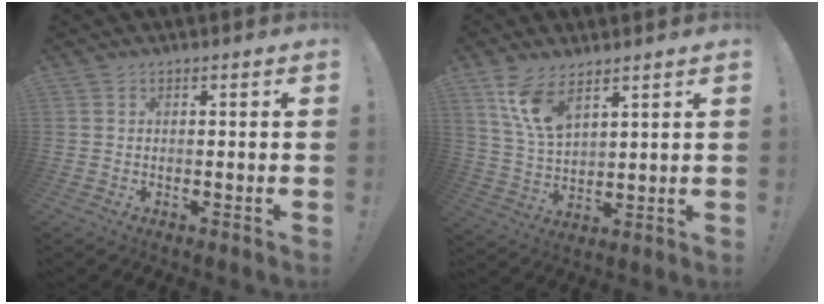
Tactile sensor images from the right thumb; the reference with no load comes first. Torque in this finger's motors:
{"motor_torque": [-0.03, 0.25, 0.28, 0.50, 0.03]}